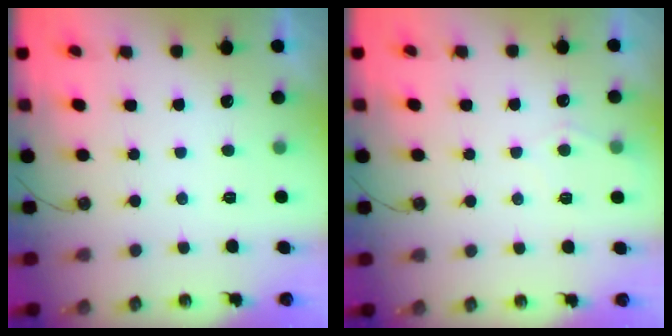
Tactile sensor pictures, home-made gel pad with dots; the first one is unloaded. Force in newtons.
{"total": 5.4, "press": 5.4, "slide": 0.6}